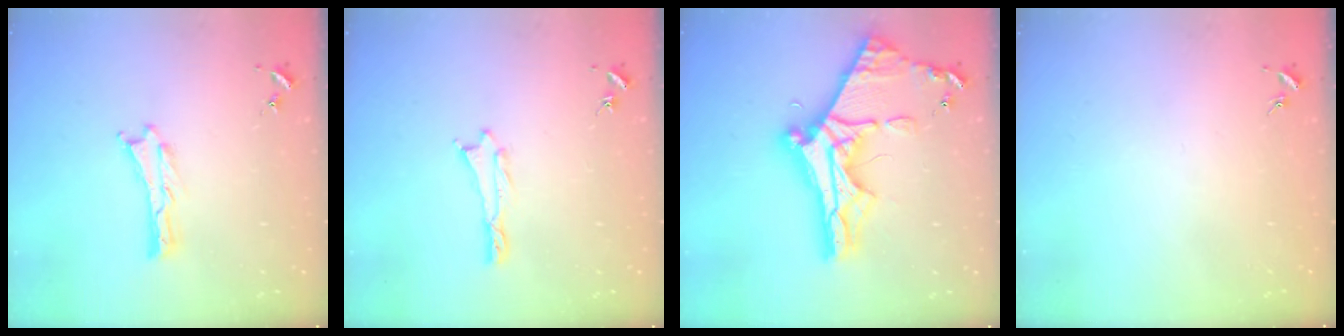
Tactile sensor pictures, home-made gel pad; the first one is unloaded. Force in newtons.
{"total": 0.6, "press": 0.5, "slide": 0.2}
{"total": 12.9, "press": 12.9, "slide": 1.3}
{"total": 0.0}